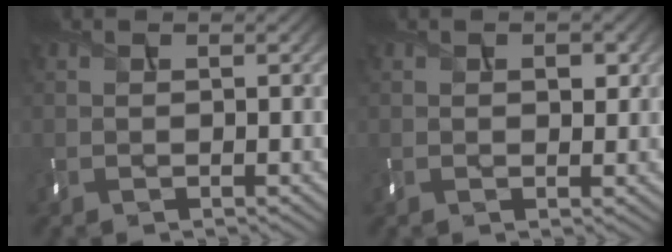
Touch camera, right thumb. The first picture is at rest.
{"total": 1.9, "force": [0.6, 1.2, 1.3], "torque": [-0.019, -0.004, 0.010]}